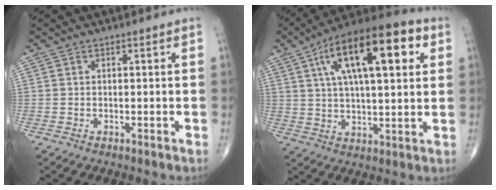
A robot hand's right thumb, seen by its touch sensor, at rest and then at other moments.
{"total": 21.1, "force": [7.5, 8.0, 18.0], "torque": [-0.284, 0.011, 0.114]}